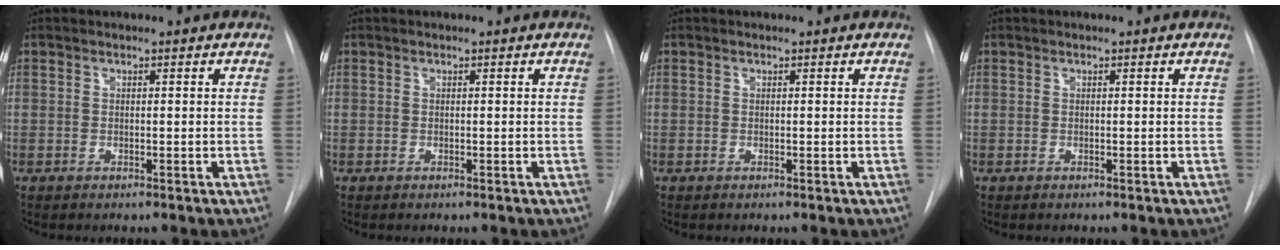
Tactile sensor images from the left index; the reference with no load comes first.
{"total": 0.0}
{"total": 0.0}
{"total": 0.0}